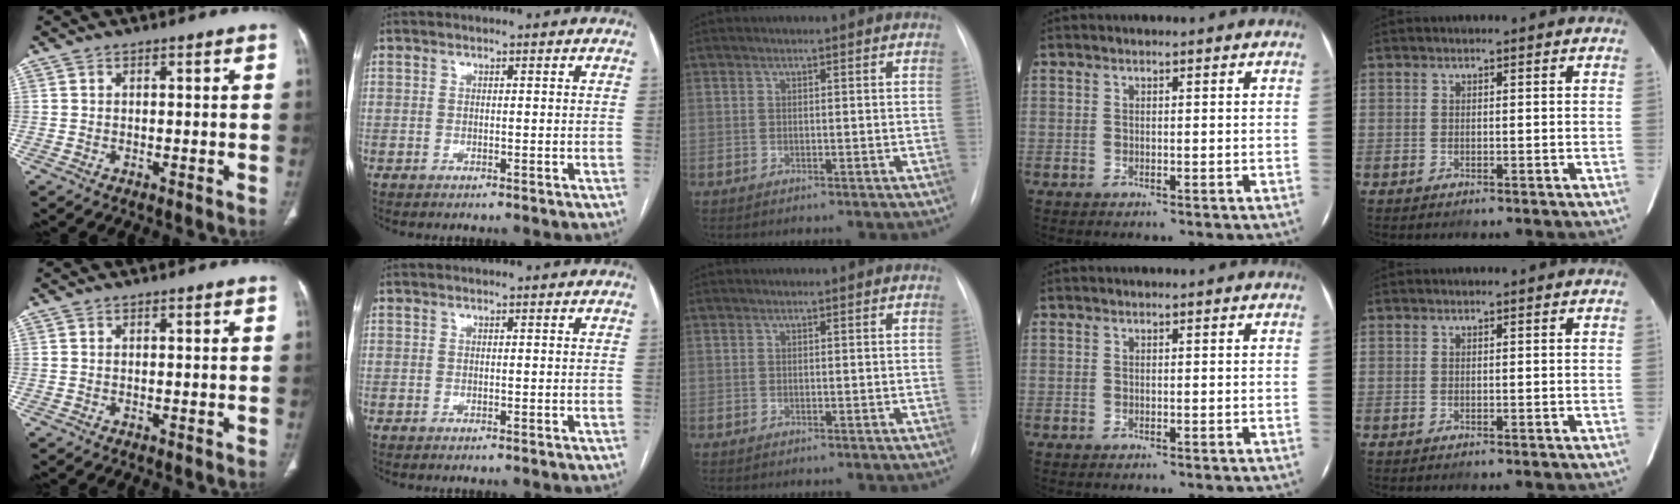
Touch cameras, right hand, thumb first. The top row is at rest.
{}